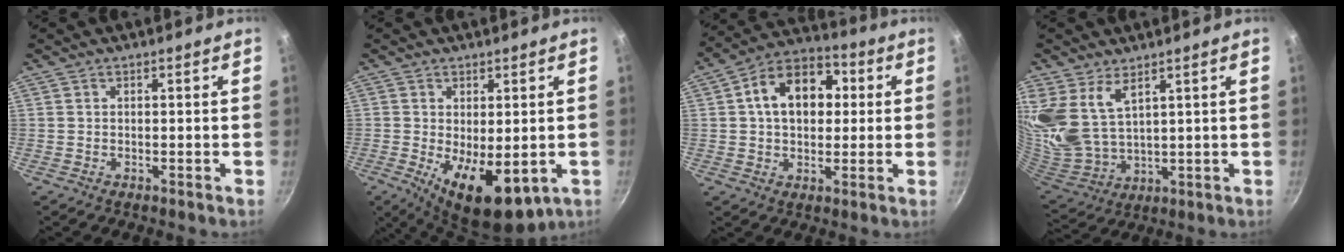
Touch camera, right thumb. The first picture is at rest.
{"total": 11.6, "force": [-2.3, 5.5, 10.0], "torque": [-0.136, -0.016, -0.019]}
{"total": 14.2, "force": [2.5, 10.0, 9.8], "torque": [-0.116, 0.024, 0.023]}
{"total": 13.0, "force": [6.9, 7.3, 8.3], "torque": [-0.173, -0.051, 0.156]}